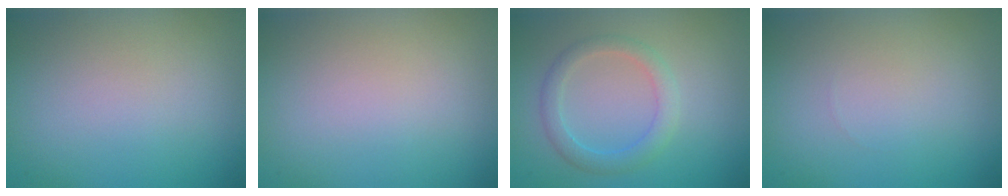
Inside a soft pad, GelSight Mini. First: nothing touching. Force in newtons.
{"total": 0.0}
{"total": 2.5, "press": 2.5, "slide": 0.1}
{"total": 0.0}